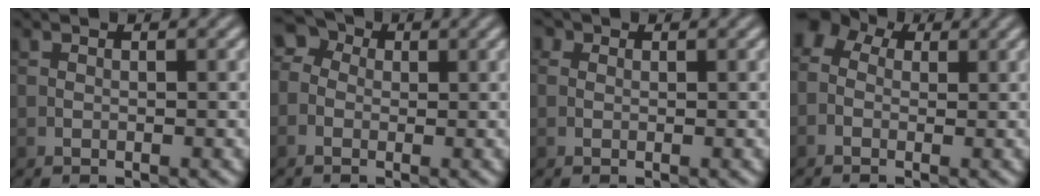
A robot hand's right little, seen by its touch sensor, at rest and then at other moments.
{"total": 3.8, "force": [0.2, 3.6, 1.3], "torque": [-0.012, 0.024, -0.022]}
{"total": 1.9, "force": [0.9, 1.4, 0.9], "torque": [-0.003, 0.011, -0.014]}
{"total": 3.3, "force": [0.3, 2.8, 1.7], "torque": [-0.024, 0.023, -0.009]}